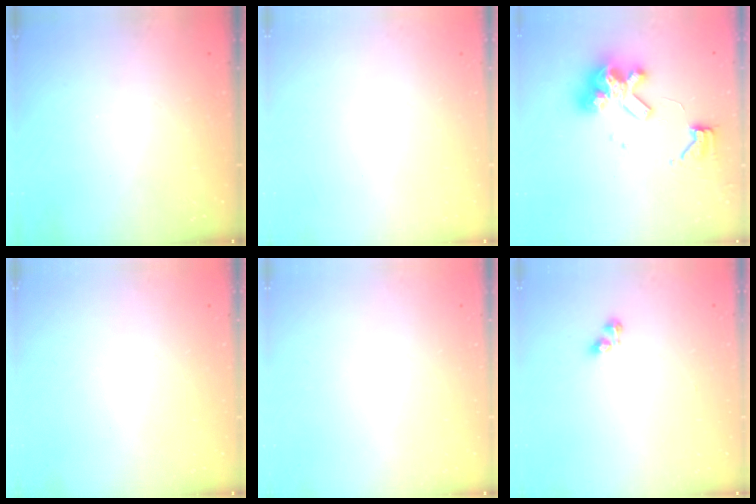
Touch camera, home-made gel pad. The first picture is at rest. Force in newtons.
{"total": 0.0}
{"total": 12.3, "press": 12.2, "slide": 1.4}
{"total": 0.0}
{"total": 0.0}
{"total": 2.8, "press": 2.8, "slide": 0.3}